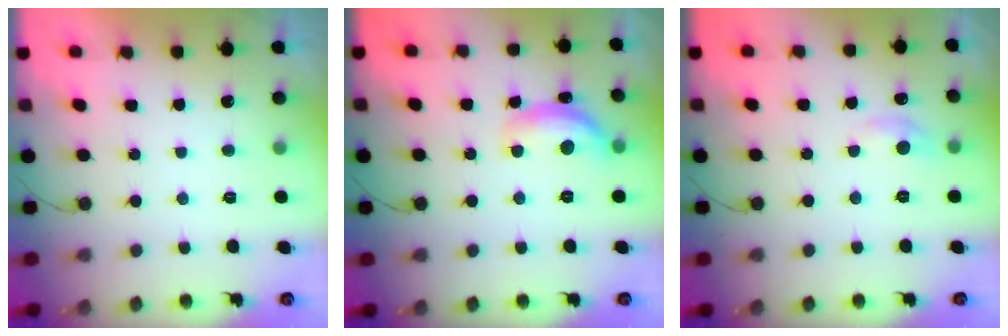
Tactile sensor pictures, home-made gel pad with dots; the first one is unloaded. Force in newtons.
{"total": 12.4, "press": 12.4, "slide": 0.7}
{"total": 6.6, "press": 6.6, "slide": 0.9}